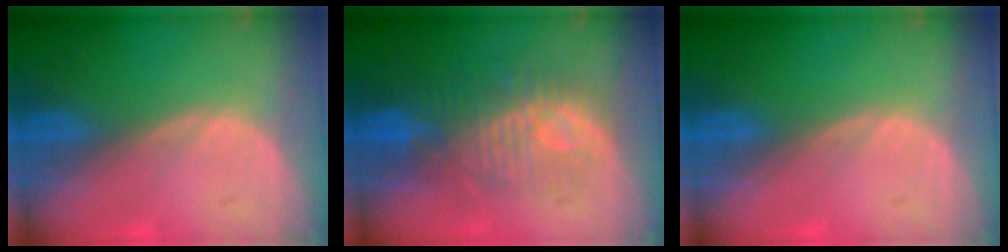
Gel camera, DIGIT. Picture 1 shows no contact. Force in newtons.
{"total": 9.4, "press": 9.4, "slide": 1.2}
{"total": 0.0}